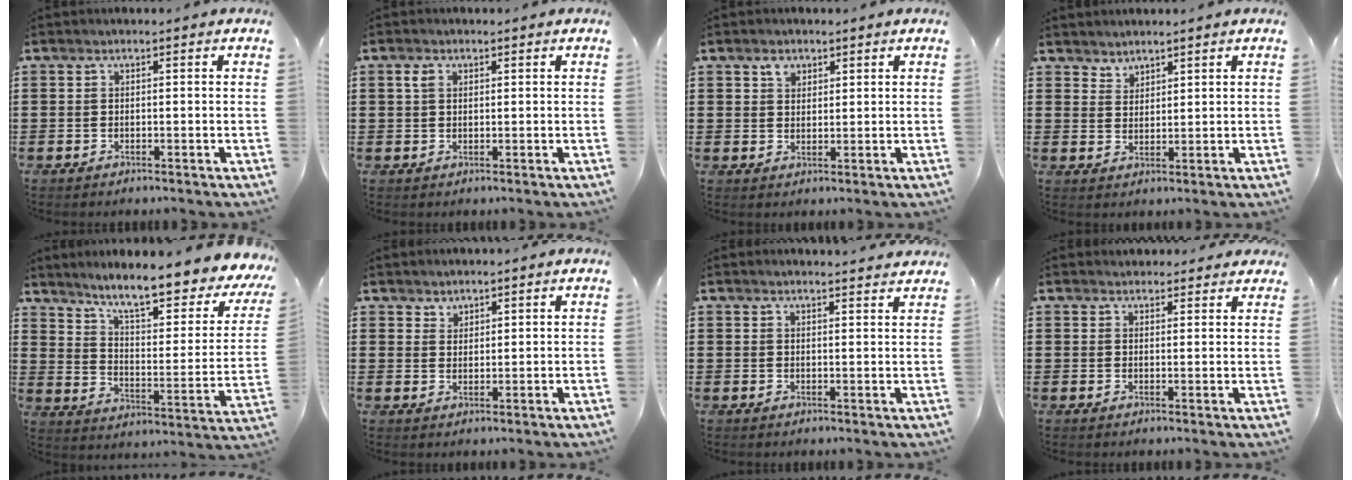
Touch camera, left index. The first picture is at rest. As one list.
[{"total": 1.9, "force": [0.7, 1.3, 1.2], "torque": [-0.028, 0.008, 0.013]}, {"total": 2.2, "force": [1.5, 1.4, 0.9], "torque": [-0.014, 0.001, 0.027]}, {"total": 2.3, "force": [2.2, 0.7, -0.3], "torque": [0.000, -0.001, 0.043]}, {"total": 10.6, "force": [8.3, 0.8, 6.5], "torque": [-0.131, -0.059, 0.133]}, {"total": 2.1, "force": [1.9, 0.9, -0.1], "torque": [-0.002, 0.003, 0.037]}, {"total": 2.1, "force": [2.0, -0.1, 0.3], "torque": [-0.010, -0.003, 0.040]}, {"total": 2.2, "force": [2.1, 0.5, 0.0], "torque": [0.002, -0.004, 0.039]}]